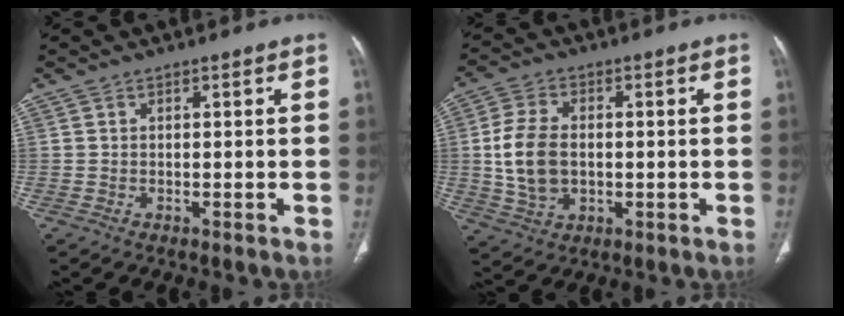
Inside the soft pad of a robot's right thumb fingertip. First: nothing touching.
{"total": 10.2, "force": [0.0, 6.7, 7.6], "torque": [-0.149, 0.006, 0.004]}